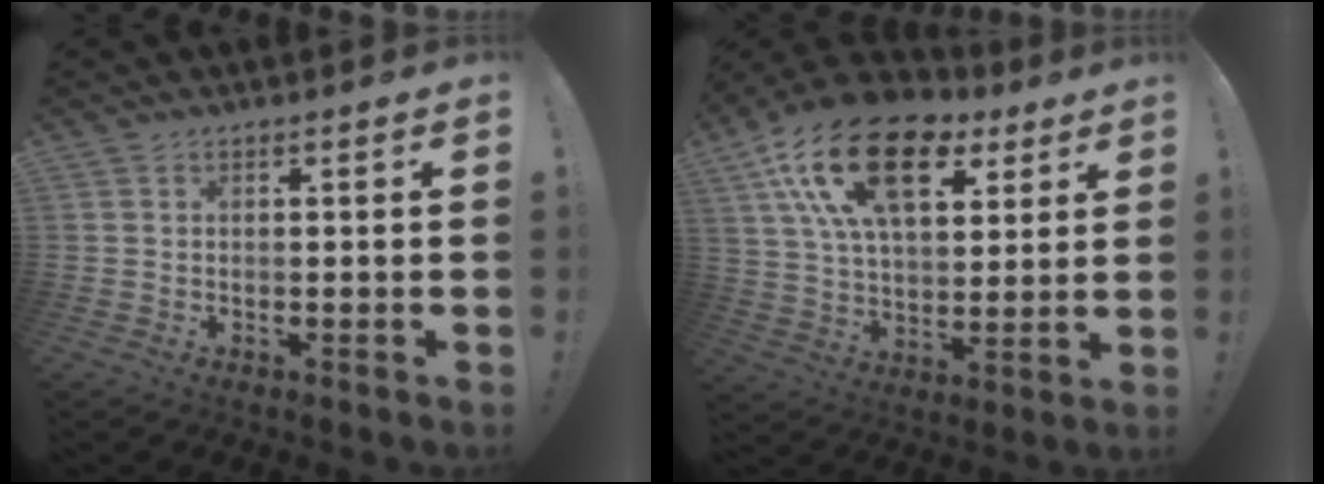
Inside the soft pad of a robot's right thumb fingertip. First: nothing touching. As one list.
[{"total": 23.3, "force": [10.5, 12.9, 16.2], "torque": [-0.264, -0.043, 0.189]}]